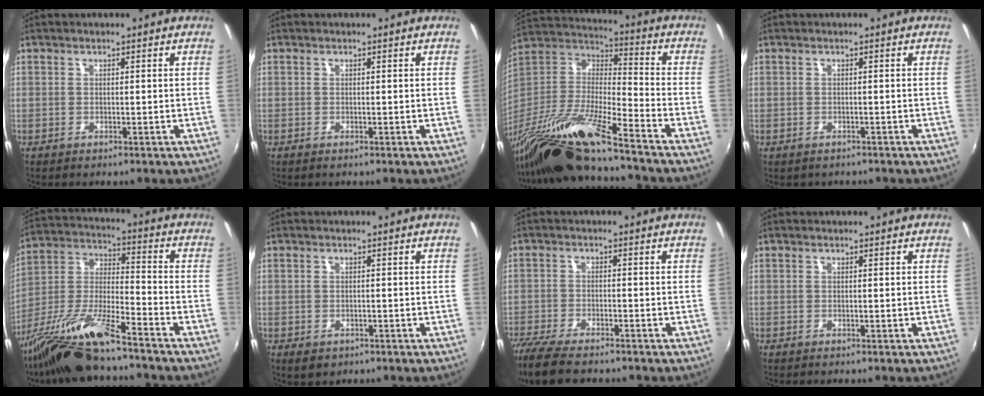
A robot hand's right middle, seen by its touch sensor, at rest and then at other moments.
{"total": 0.0}
{"total": 20.4, "force": [-15.0, 2.0, 13.7], "torque": [-0.256, -0.024, -0.289]}
{"total": 1.2, "force": [-0.8, 0.8, 0.3], "torque": [-0.009, -0.004, -0.009]}
{"total": 15.4, "force": [-12.0, 2.3, 9.4], "torque": [-0.196, -0.010, -0.234]}
{"total": 2.4, "force": [-1.1, 1.8, 1.1], "torque": [-0.022, -0.005, -0.012]}
{"total": 10.3, "force": [-8.7, 2.3, 5.0], "torque": [-0.129, -0.038, -0.158]}
{"total": 0.0}